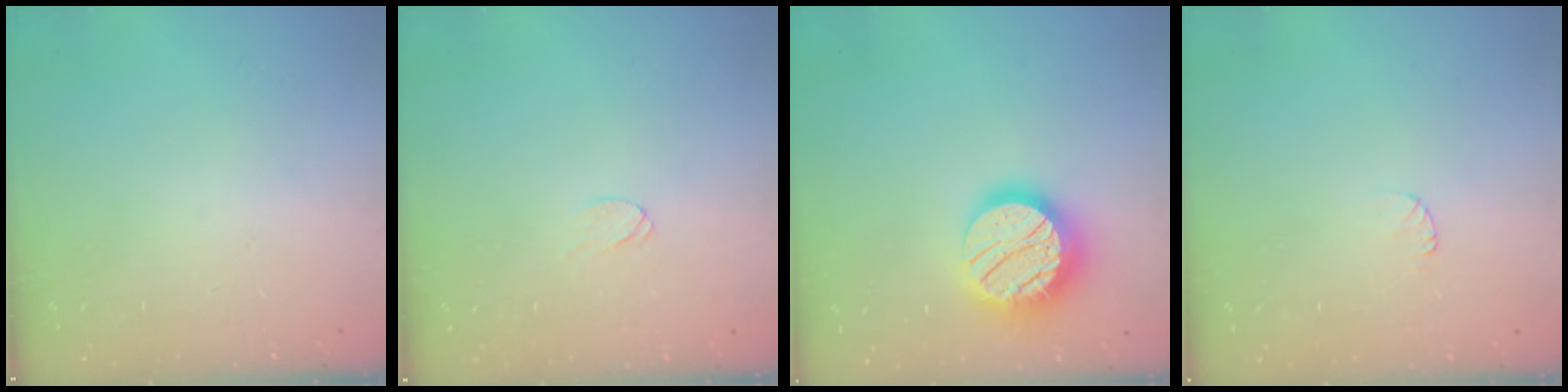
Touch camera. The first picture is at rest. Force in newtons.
{"total": 4.0, "press": 4.0, "slide": 0.4}
{"total": 18.5, "press": 18.5, "slide": 1.0}
{"total": 3.5, "press": 3.5, "slide": 0.4}